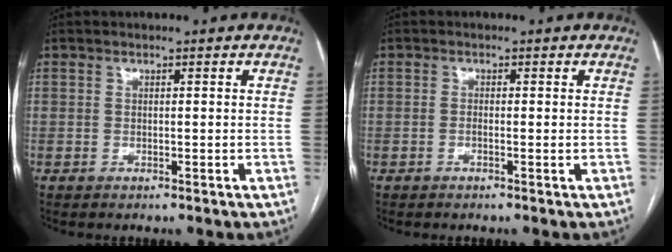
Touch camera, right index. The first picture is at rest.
{"total": 0.7, "force": [-0.2, 0.1, 0.7], "torque": [-0.011, 0.001, -0.004]}